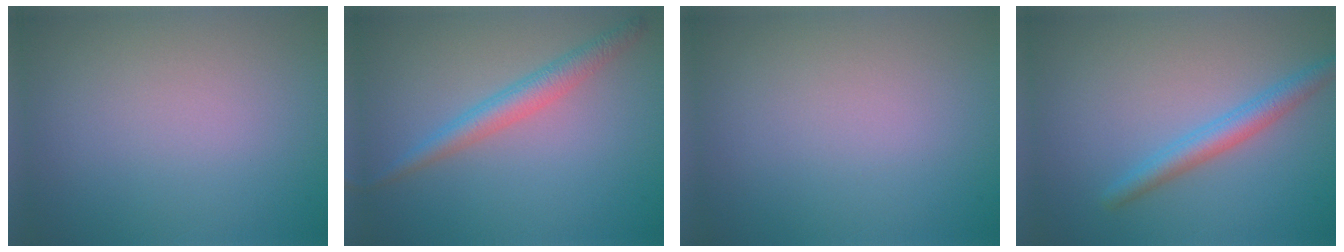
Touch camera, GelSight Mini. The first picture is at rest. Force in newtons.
{"total": 2.6, "press": 2.6, "slide": 0.1}
{"total": 0.0}
{"total": 2.7, "press": 2.7, "slide": 0.1}